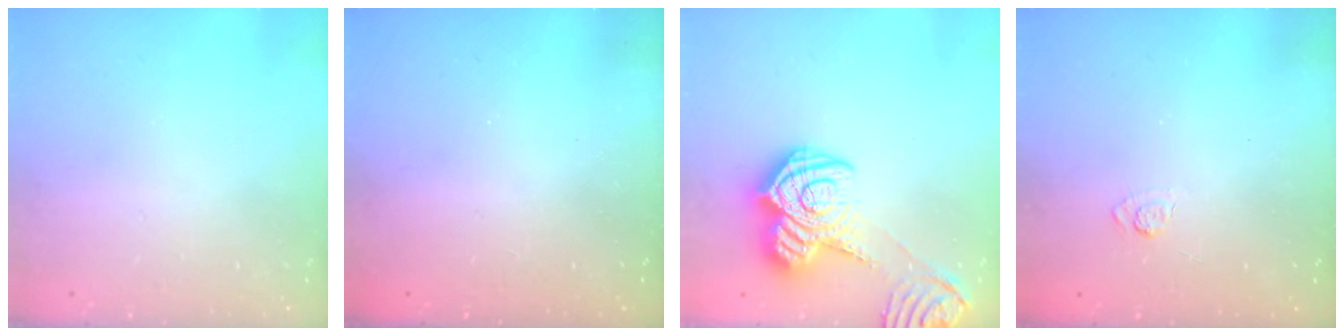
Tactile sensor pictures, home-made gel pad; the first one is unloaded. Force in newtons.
{"total": 2.4, "press": 2.2, "slide": 0.8}
{"total": 17.8, "press": 17.8, "slide": 1.2}
{"total": 2.2, "press": 1.8, "slide": 1.3}